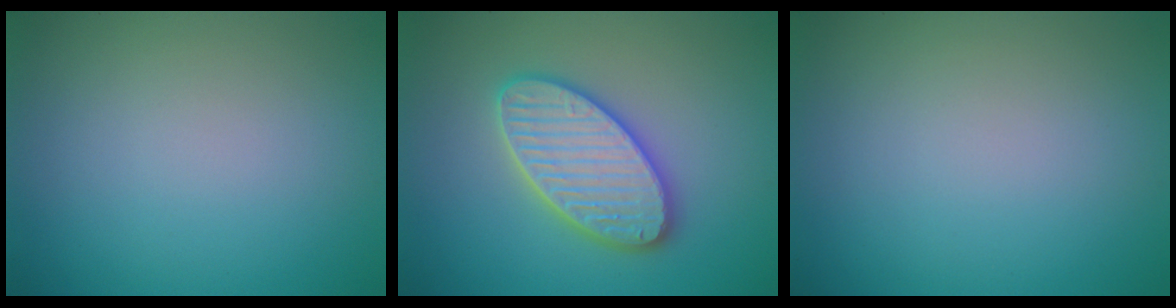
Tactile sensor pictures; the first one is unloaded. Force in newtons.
{"total": 5.8, "press": 5.8, "slide": 0.6}
{"total": 0.0}